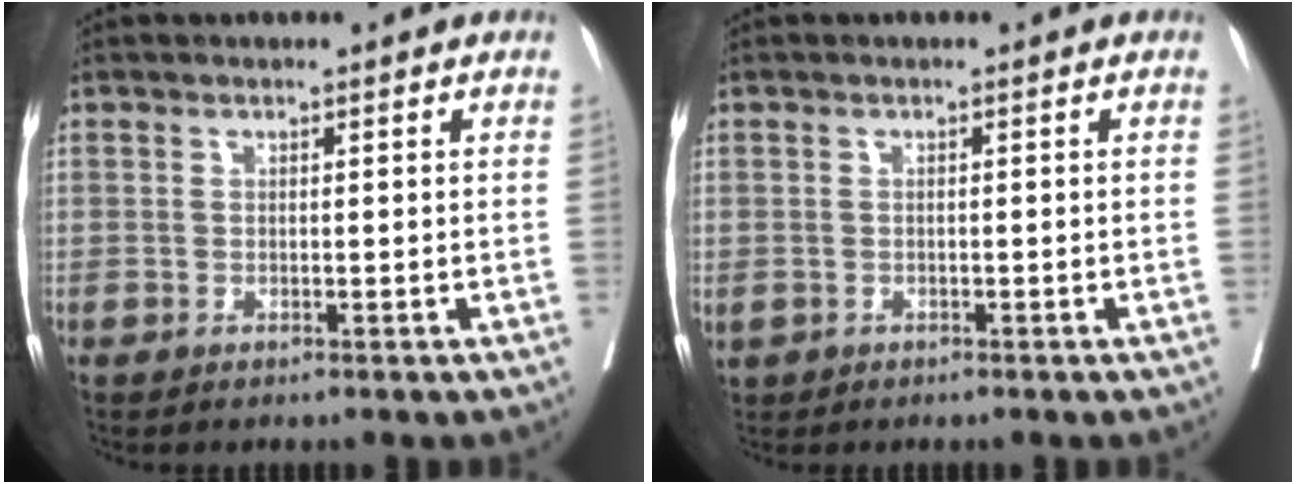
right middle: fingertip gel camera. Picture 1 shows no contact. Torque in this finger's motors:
{"motor_torque": [0.41, -0.62, 0.19, 0.11]}